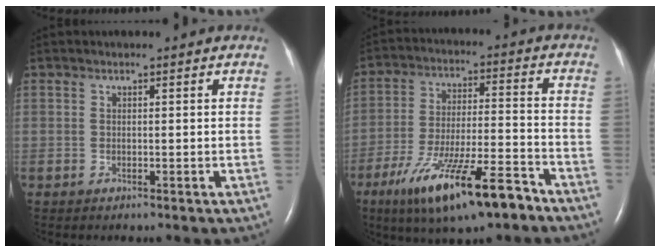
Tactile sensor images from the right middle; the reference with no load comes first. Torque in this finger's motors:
{"motor_torque": [1.08, -1.06, 0.37, 0.21]}